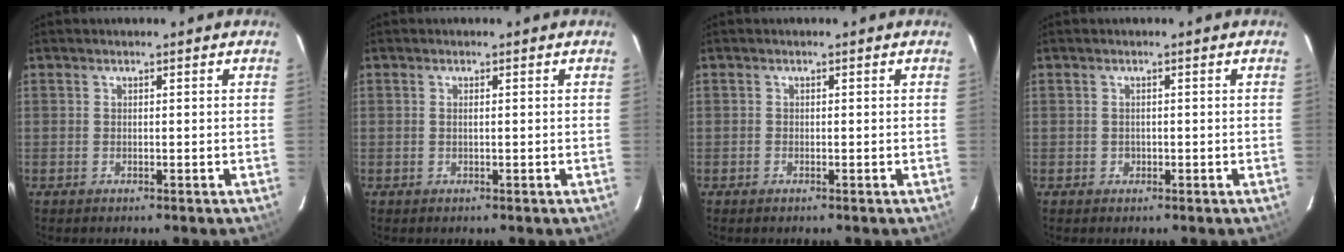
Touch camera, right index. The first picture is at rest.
{"total": 0.7, "force": [0.0, -0.1, 0.7], "torque": [-0.014, 0.001, 0.000]}
{"total": 0.5, "force": [-0.3, 0.4, 0.0], "torque": [-0.001, 0.000, -0.008]}
{"total": 0.9, "force": [-0.2, 0.8, 0.2], "torque": [-0.001, 0.001, 0.000]}